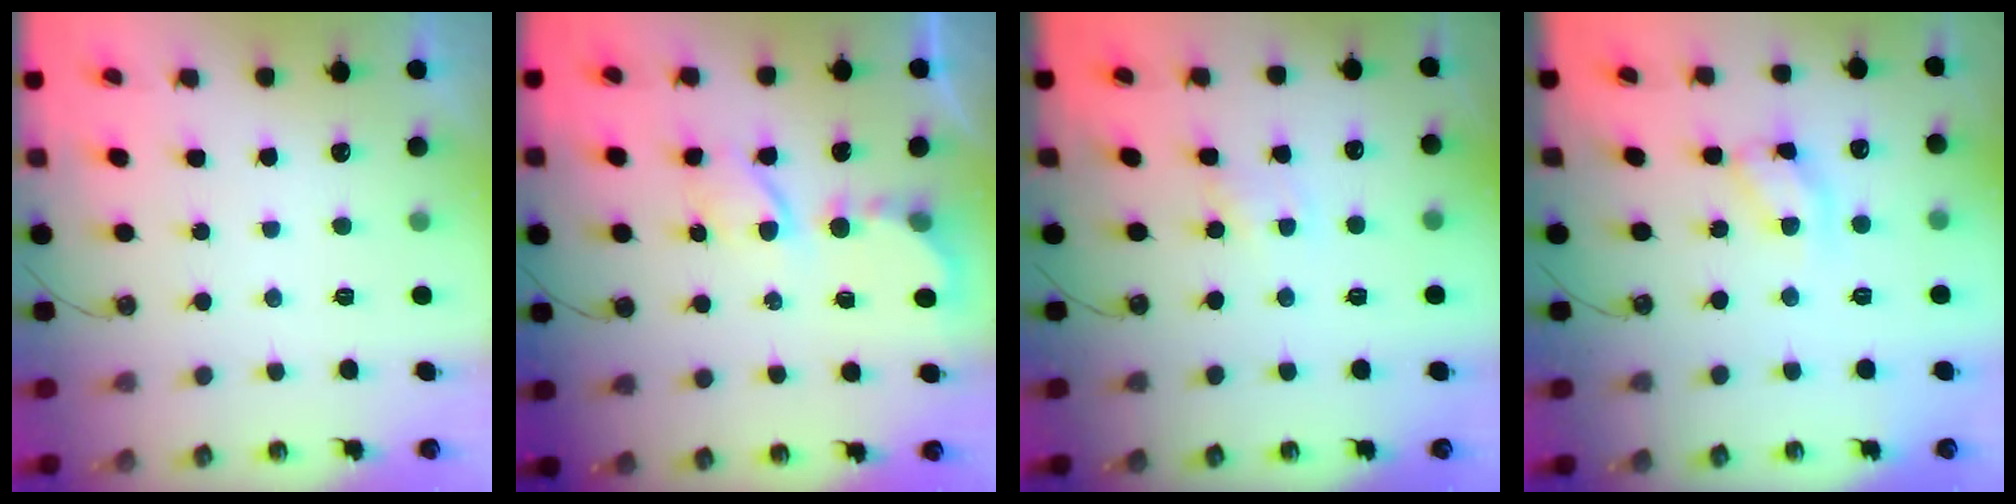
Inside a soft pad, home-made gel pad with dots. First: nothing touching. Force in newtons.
{"total": 6.2, "press": 6.2, "slide": 0.5}
{"total": 2.0, "press": 2.0, "slide": 0.2}
{"total": 12.3, "press": 12.3, "slide": 0.9}